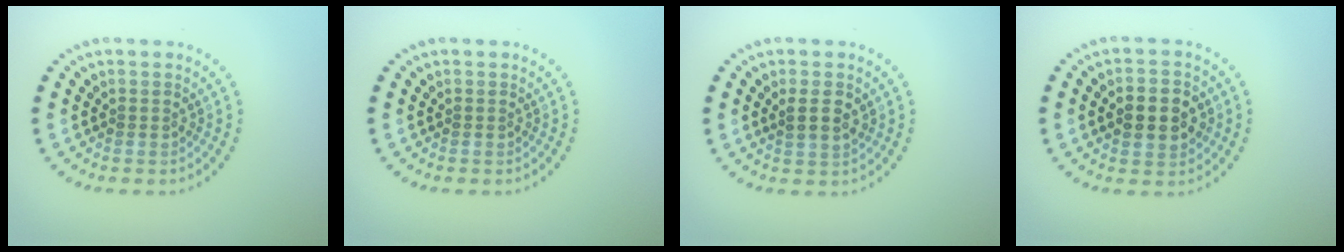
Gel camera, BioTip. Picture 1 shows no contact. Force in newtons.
{"total": 0.0}
{"total": 2.2, "press": 2.1, "slide": 0.7}
{"total": 4.5, "press": 4.5, "slide": 0.2}